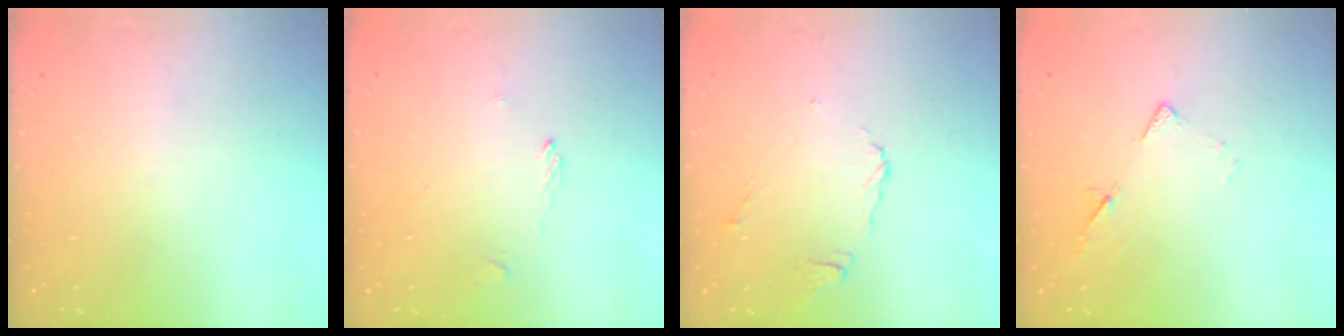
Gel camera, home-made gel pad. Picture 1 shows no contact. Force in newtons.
{"total": 1.9, "press": 1.8, "slide": 0.5}
{"total": 5.3, "press": 5.3, "slide": 0.3}
{"total": 6.9, "press": 6.8, "slide": 0.6}